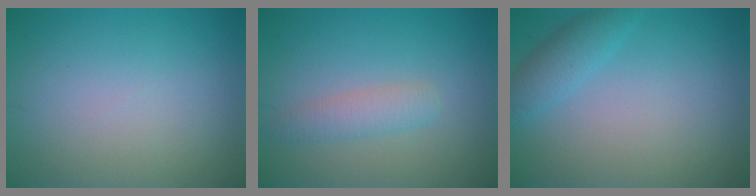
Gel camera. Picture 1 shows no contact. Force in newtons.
{"total": 2.2, "press": 2.2, "slide": 0.1}
{"total": 2.4, "press": 2.4, "slide": 0.1}